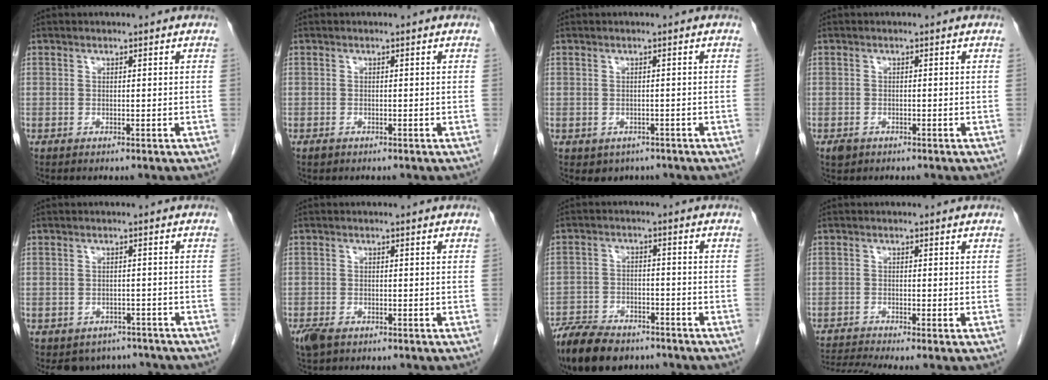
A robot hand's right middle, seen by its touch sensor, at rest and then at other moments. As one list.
[{"total": 0.7, "force": [-0.5, 0.3, 0.4], "torque": [-0.012, -0.001, -0.007]}, {"total": 2.5, "force": [-1.5, 1.9, 0.7], "torque": [-0.008, 0.003, -0.013]}, {"total": 1.5, "force": [-1.0, 0.9, 0.7], "torque": [-0.018, 0.000, -0.011]}, {"total": 5.7, "force": [-4.8, 3.1, 0.3], "torque": [0.012, 0.010, -0.059]}, {"total": 3.6, "force": [-2.5, 1.7, 2.1], "torque": [-0.045, -0.008, -0.042]}, {"total": 11.5, "force": [-9.1, 4.7, 5.2], "torque": [-0.094, -0.012, -0.148]}, {"total": 4.2, "force": [-3.6, -1.5, 1.5], "torque": [-0.033, -0.010, -0.067]}]